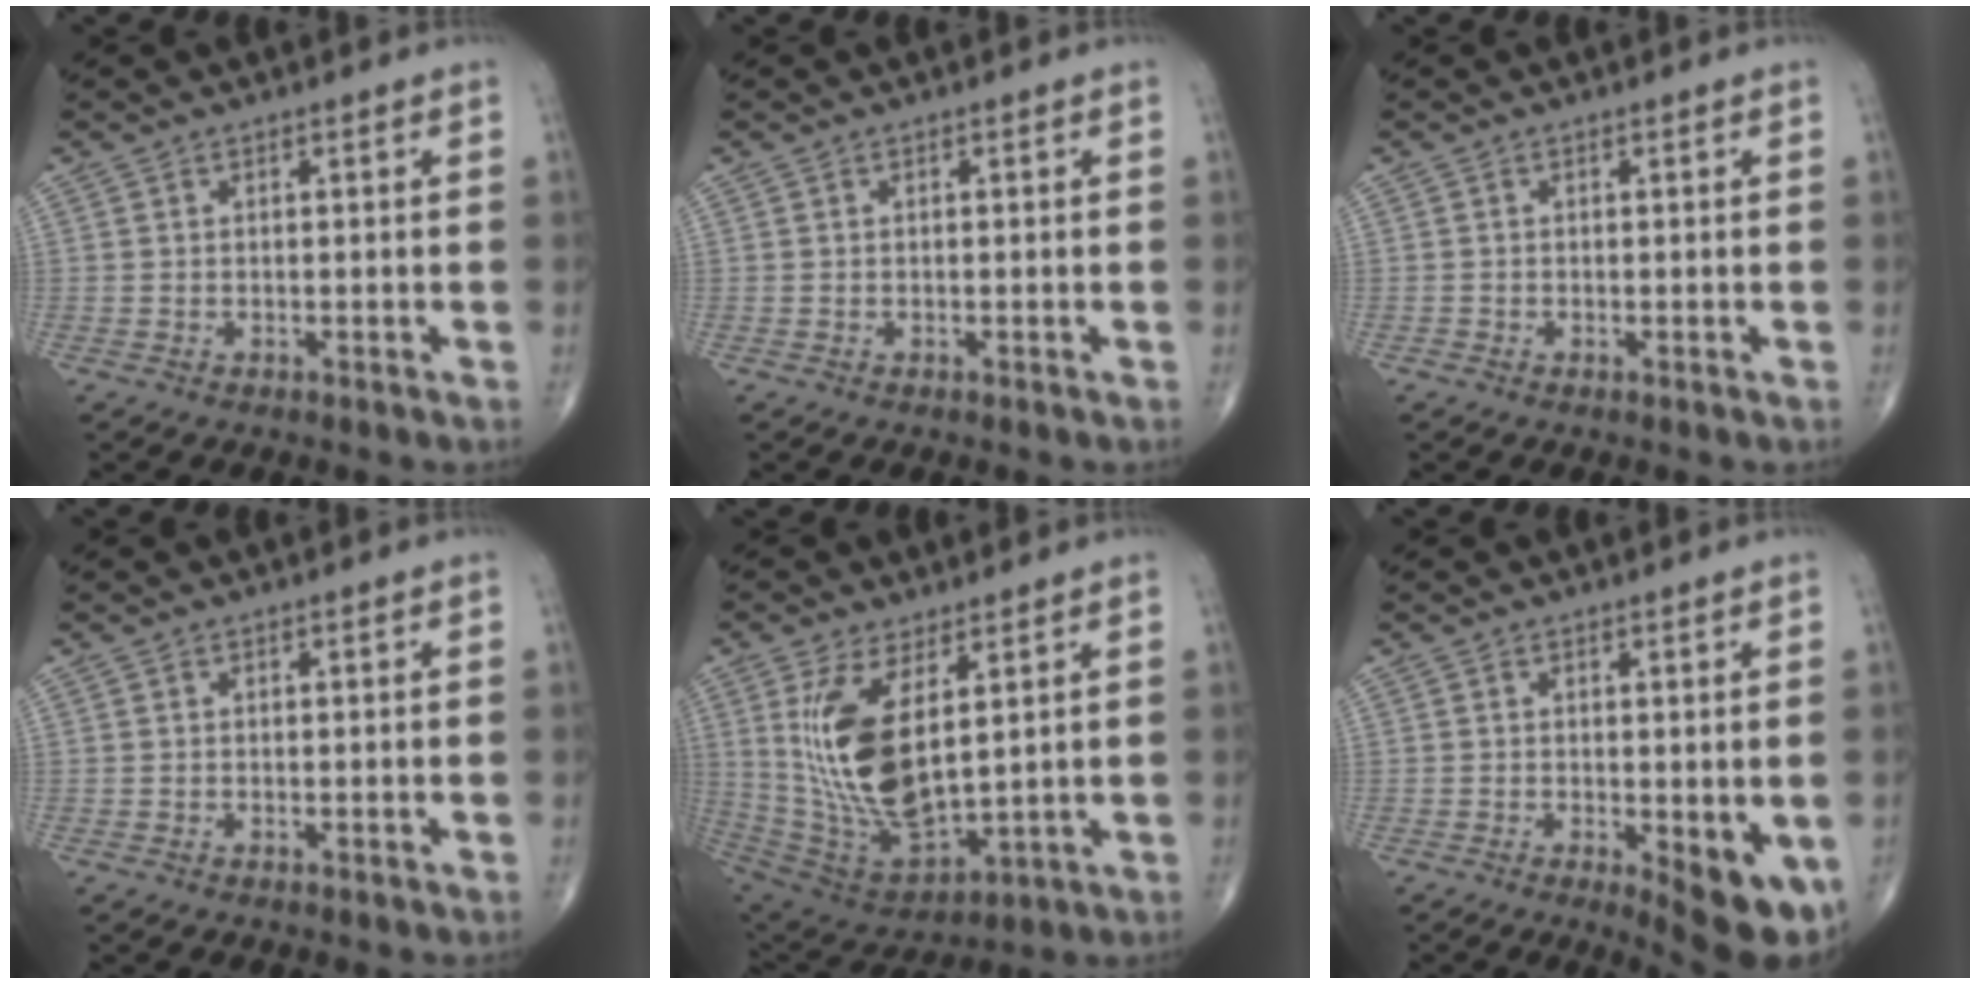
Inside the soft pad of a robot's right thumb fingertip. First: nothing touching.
{"total": 0.0}
{"total": 0.0}
{"total": 0.0}
{"total": 17.0, "force": [4.2, 7.6, 14.5], "torque": [-0.280, -0.027, 0.106]}
{"total": 8.8, "force": [-2.3, 3.1, 7.8], "torque": [-0.094, -0.019, -0.024]}